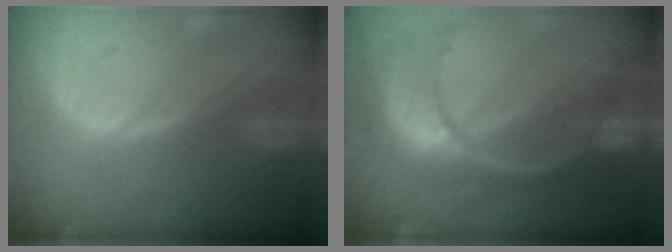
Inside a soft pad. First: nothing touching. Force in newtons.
{"total": 11.2, "press": 9.4, "slide": 6.1}